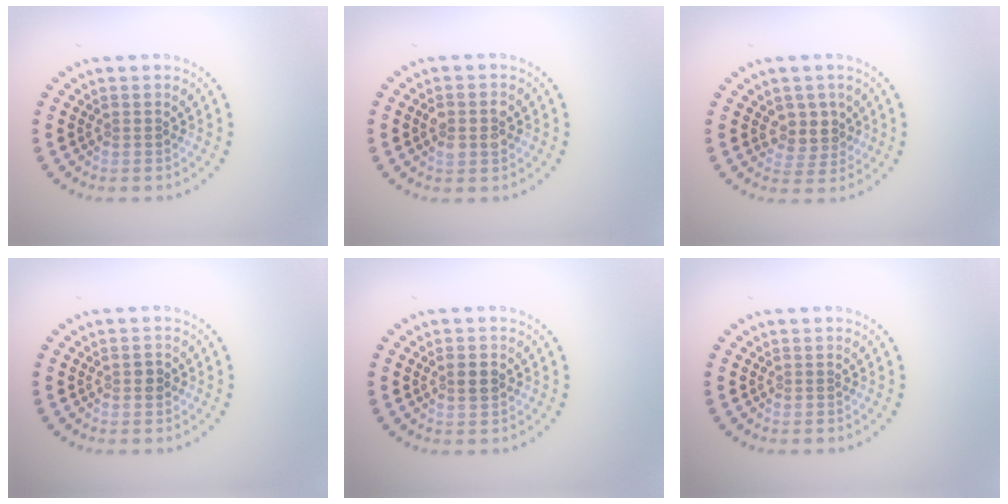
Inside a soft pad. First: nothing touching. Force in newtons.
{"total": 2.7, "press": 2.7, "slide": 0.2}
{"total": 2.6, "press": 2.2, "slide": 1.3}
{"total": 1.0, "press": 1.0, "slide": 0.1}
{"total": 1.2, "press": 1.2, "slide": 0.0}
{"total": 0.0}